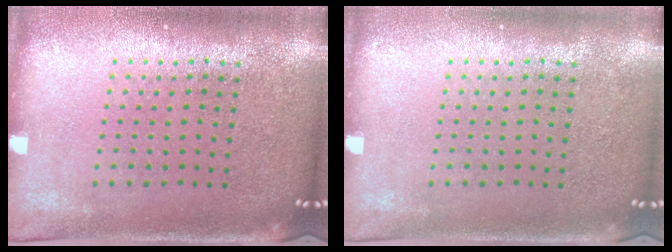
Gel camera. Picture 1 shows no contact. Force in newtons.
{"total": 0.0}